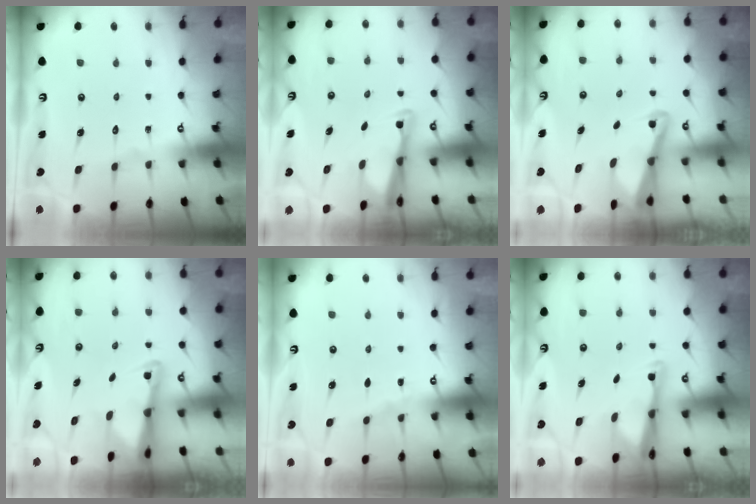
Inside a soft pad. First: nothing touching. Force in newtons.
{"total": 2.8, "press": 2.8, "slide": 0.5}
{"total": 2.8, "press": 2.7, "slide": 0.7}
{"total": 2.6, "press": 2.5, "slide": 0.5}
{"total": 2.7, "press": 2.7, "slide": 0.4}
{"total": 2.6, "press": 2.6, "slide": 0.4}